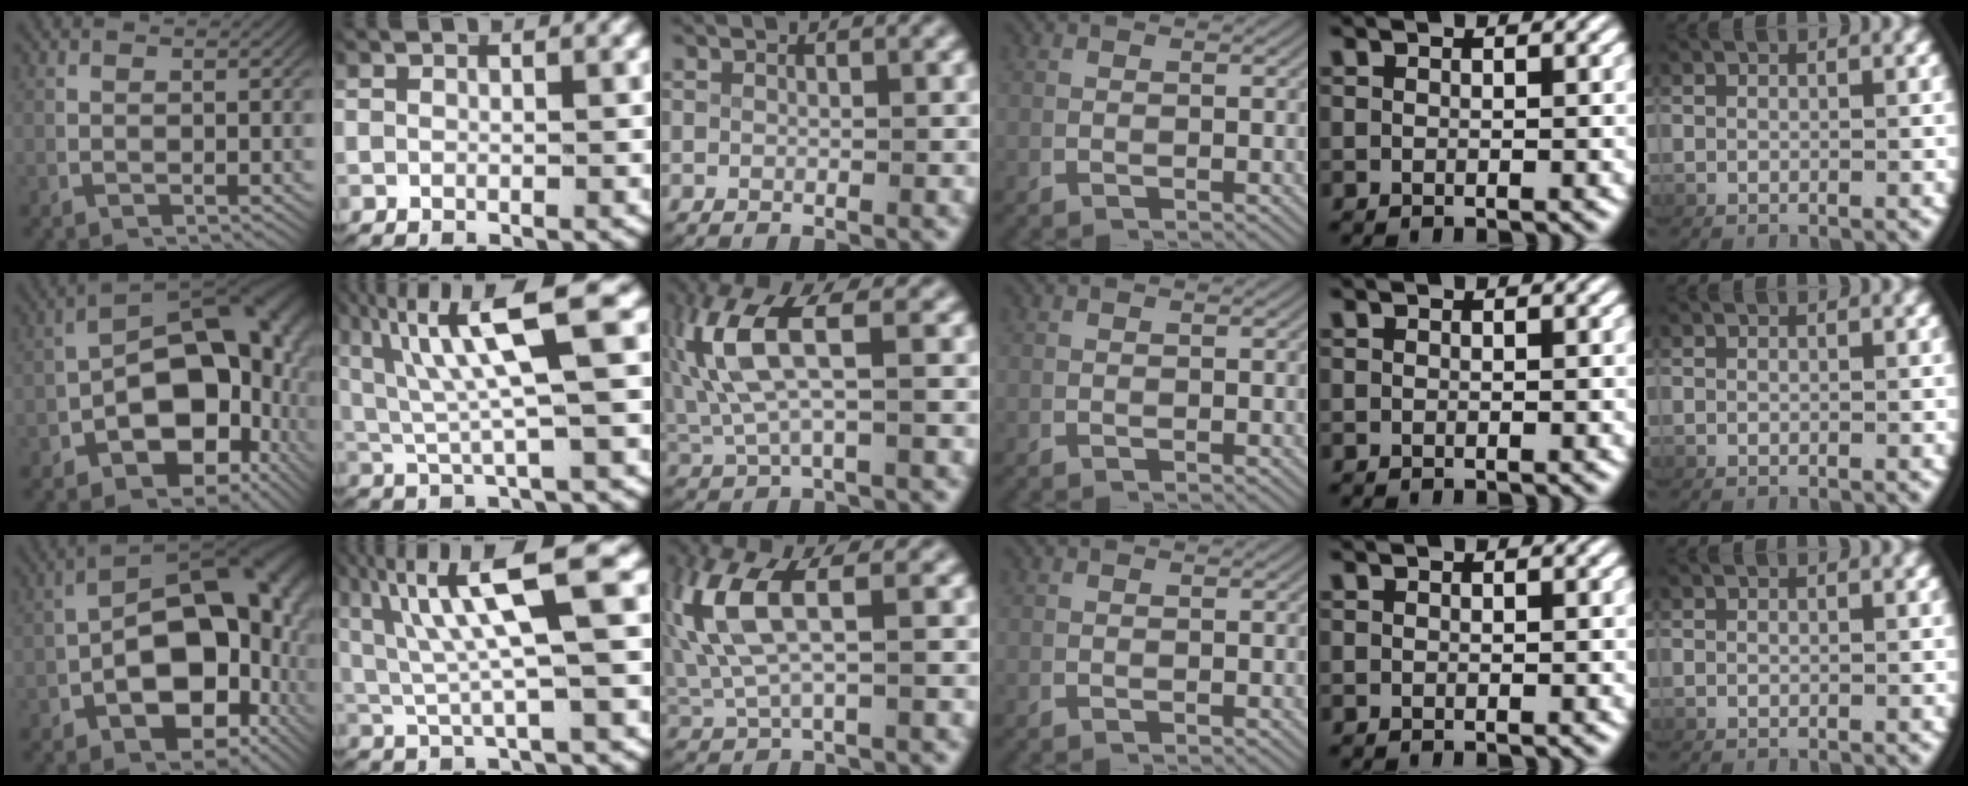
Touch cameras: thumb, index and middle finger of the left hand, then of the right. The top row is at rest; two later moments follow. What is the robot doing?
{"motion": "lift_and_place", "object": "ribbon"}